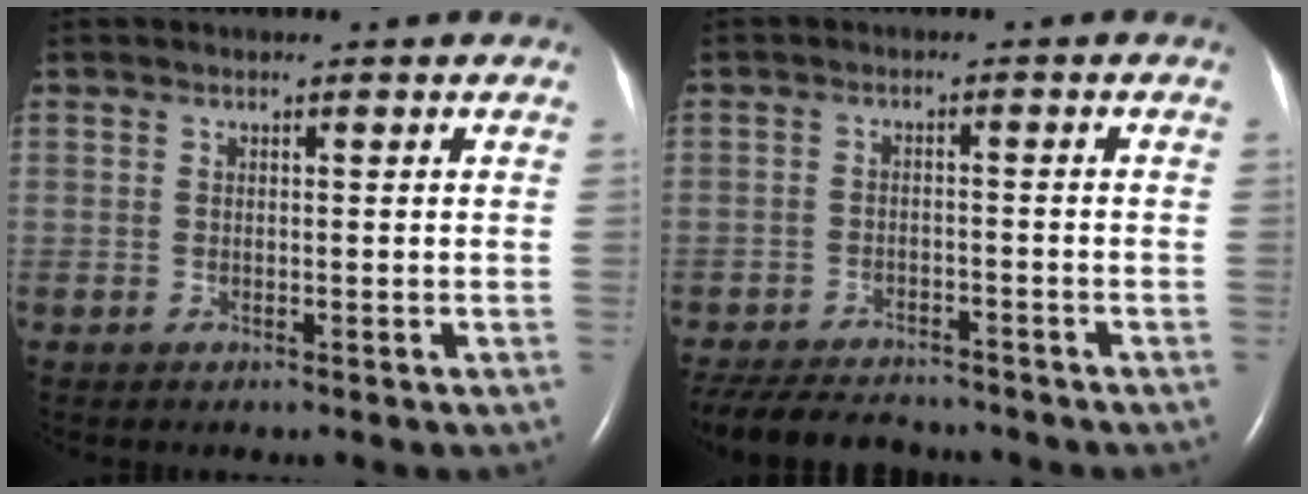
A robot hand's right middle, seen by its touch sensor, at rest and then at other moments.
{"total": 12.3, "force": [-11.1, 3.1, 4.4], "torque": [-0.092, -0.011, -0.160]}